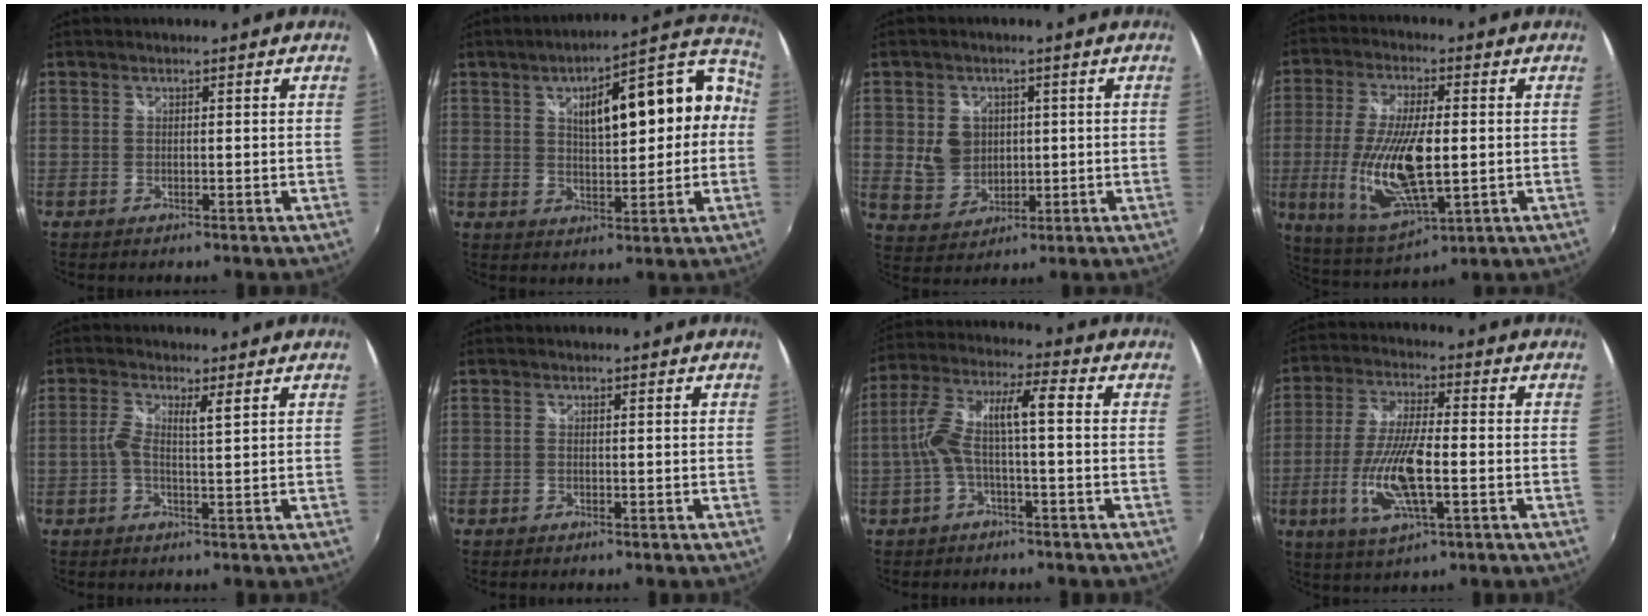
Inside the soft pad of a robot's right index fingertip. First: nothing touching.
{"total": 15.8, "force": [2.1, 5.8, 14.5], "torque": [-0.212, 0.049, 0.044]}
{"total": 7.2, "force": [0.9, 6.3, 3.3], "torque": [-0.070, 0.003, 0.033]}
{"total": 16.8, "force": [-1.5, 6.3, 15.5], "torque": [-0.309, -0.020, -0.017]}
{"total": 2.9, "force": [0.6, 0.1, 2.8], "torque": [-0.056, 0.001, 0.004]}
{"total": 0.0}
{"total": 9.7, "force": [-1.2, 1.7, 9.4], "torque": [-0.192, 0.015, -0.022]}
{"total": 12.6, "force": [-3.0, 3.6, 11.7], "torque": [-0.241, -0.012, -0.059]}